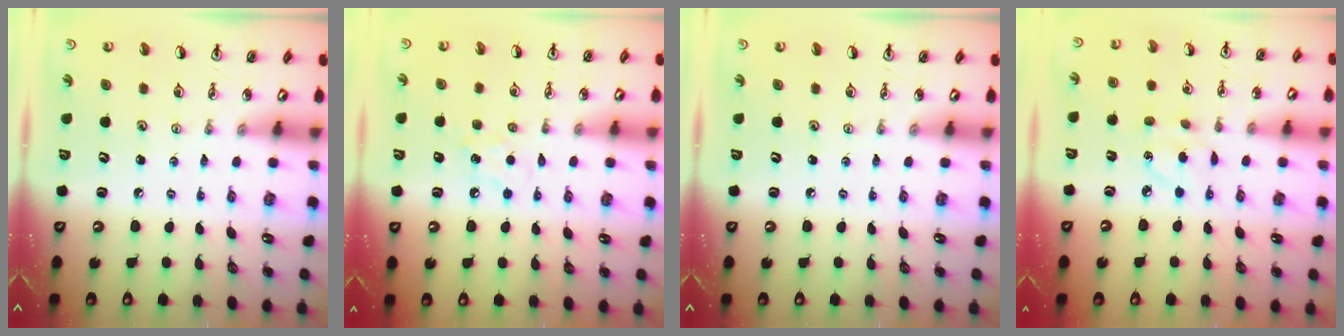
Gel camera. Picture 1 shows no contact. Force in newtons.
{"total": 5.9, "press": 5.9, "slide": 0.8}
{"total": 0.0}
{"total": 5.7, "press": 5.7, "slide": 0.7}